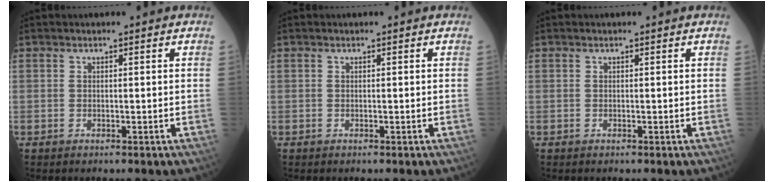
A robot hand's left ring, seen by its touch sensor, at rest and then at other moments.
{"total": 0.0}
{"total": 0.0}